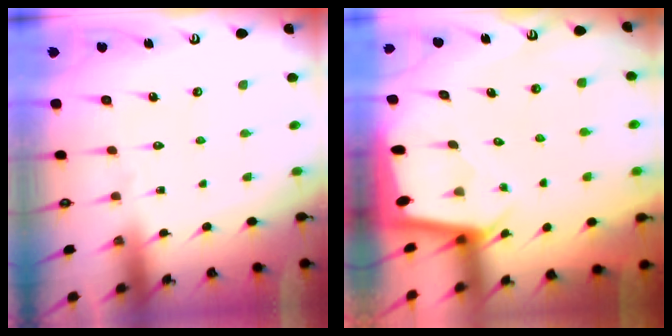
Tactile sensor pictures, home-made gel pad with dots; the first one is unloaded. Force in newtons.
{"total": 1.8, "press": 1.8, "slide": 0.1}